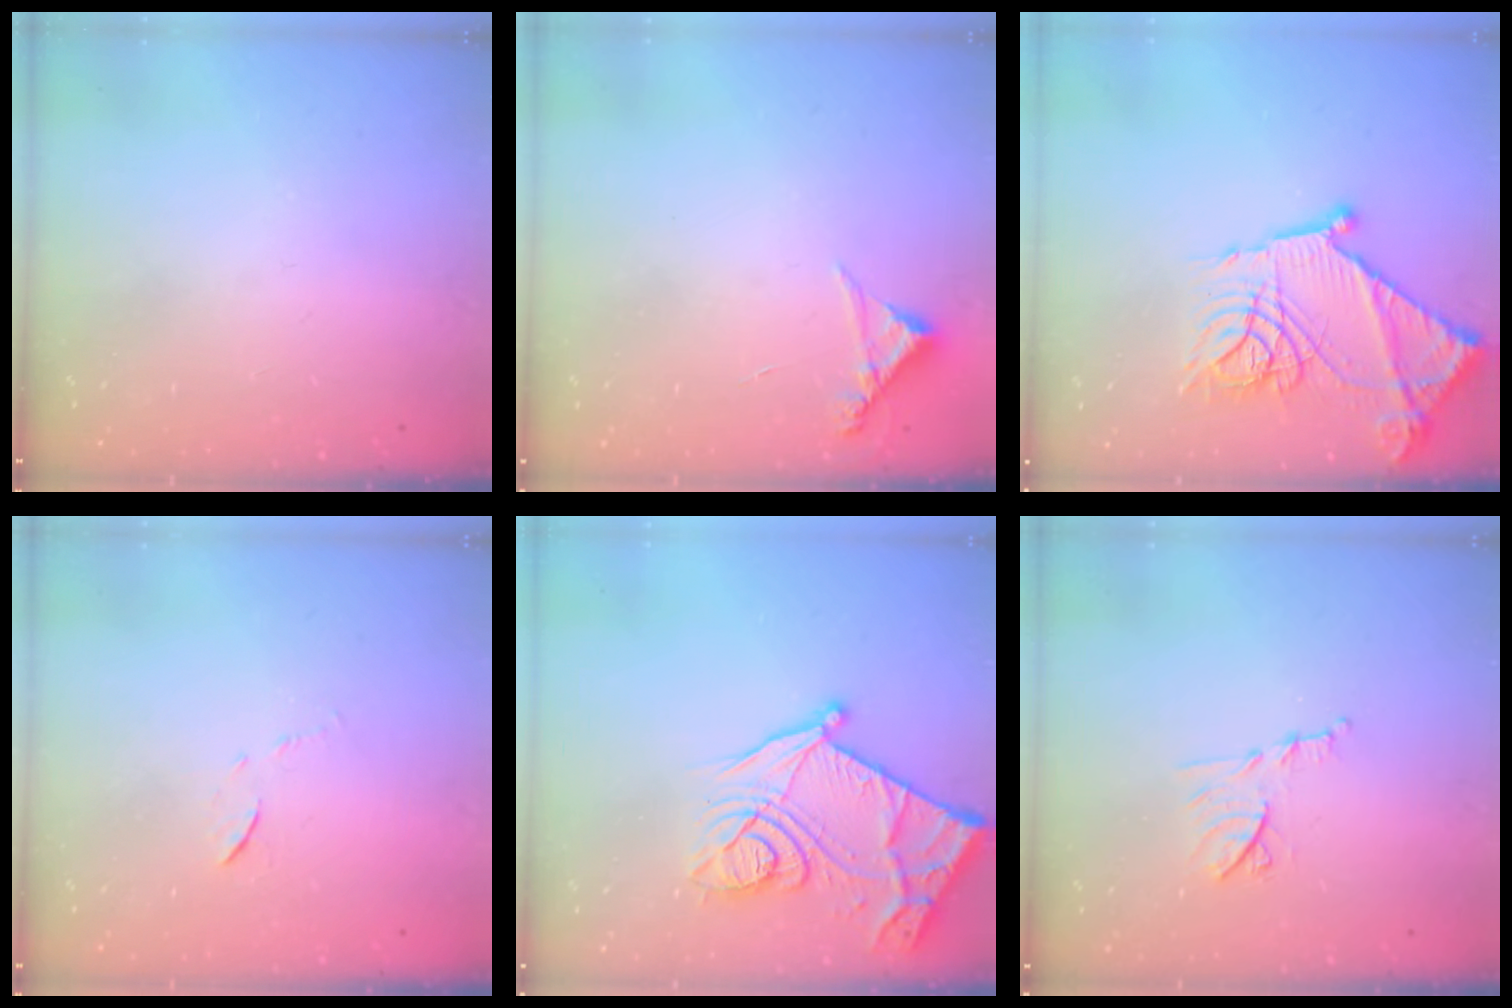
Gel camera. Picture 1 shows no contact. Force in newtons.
{"total": 4.5, "press": 4.5, "slide": 0.3}
{"total": 21.3, "press": 21.2, "slide": 1.6}
{"total": 5.3, "press": 5.2, "slide": 0.4}
{"total": 22.3, "press": 22.3, "slide": 0.4}
{"total": 9.4, "press": 9.4, "slide": 0.1}